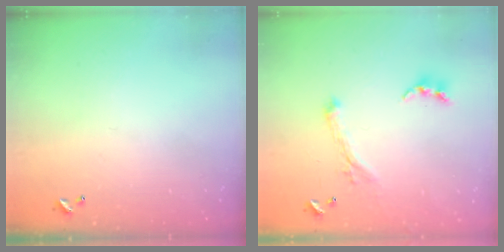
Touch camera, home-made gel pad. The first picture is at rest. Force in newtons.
{"total": 1.1, "press": 0.6, "slide": 0.9}